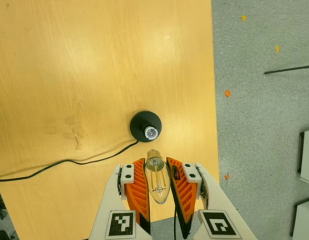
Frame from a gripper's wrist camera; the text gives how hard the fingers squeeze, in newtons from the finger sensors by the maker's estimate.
{"total": 21.5, "left": 23.5, "right": 19.5}